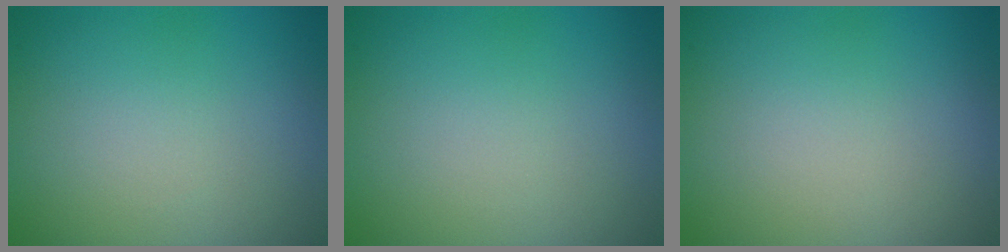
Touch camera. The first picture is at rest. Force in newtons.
{"total": 0.0}
{"total": 0.0}